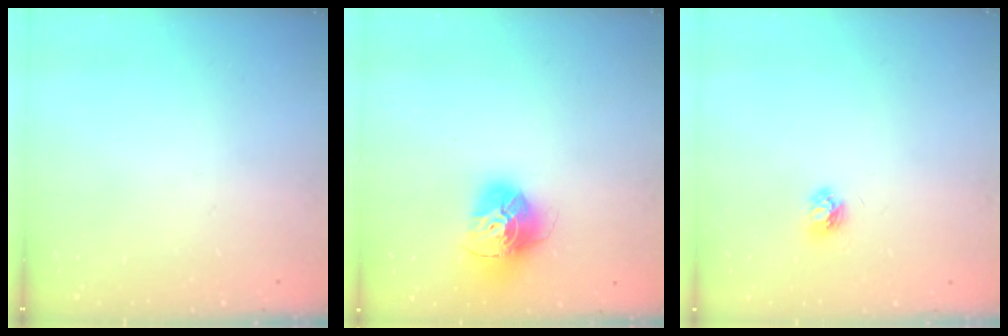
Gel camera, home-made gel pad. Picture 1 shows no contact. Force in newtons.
{"total": 16.3, "press": 16.2, "slide": 1.5}
{"total": 4.2, "press": 4.2, "slide": 0.3}